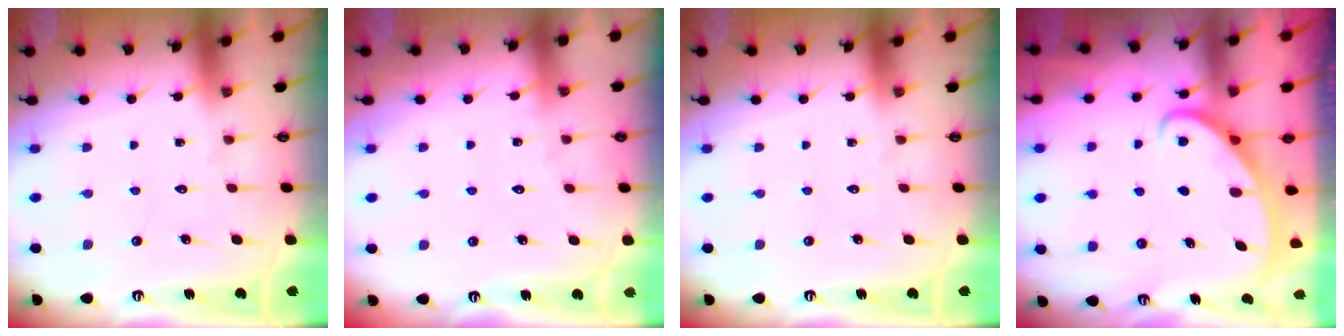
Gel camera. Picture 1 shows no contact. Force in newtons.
{"total": 3.1, "press": 3.1, "slide": 0.3}
{"total": 0.0}
{"total": 3.0, "press": 3.0, "slide": 0.3}